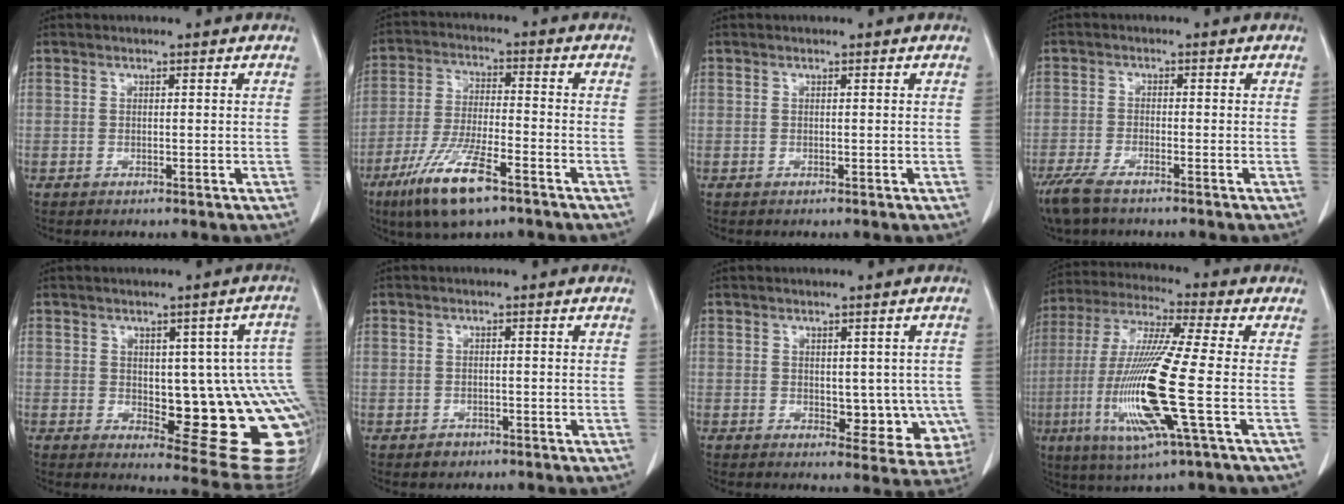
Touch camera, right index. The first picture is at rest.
{"total": 12.0, "force": [-7.4, 2.2, 9.2], "torque": [-0.188, -0.024, -0.132]}
{"total": 0.0}
{"total": 5.9, "force": [-4.5, 1.4, 3.6], "torque": [-0.071, -0.015, -0.080]}
{"total": 18.7, "force": [-1.9, 6.4, 17.5], "torque": [-0.124, 0.017, 0.002]}
{"total": 1.5, "force": [-0.8, 1.2, 0.1], "torque": [-0.001, 0.004, -0.011]}
{"total": 7.5, "force": [-0.6, 4.4, 6.0], "torque": [-0.047, 0.001, 0.006]}
{"total": 16.8, "force": [-3.6, 0.0, 16.4], "torque": [-0.344, -0.018, -0.074]}